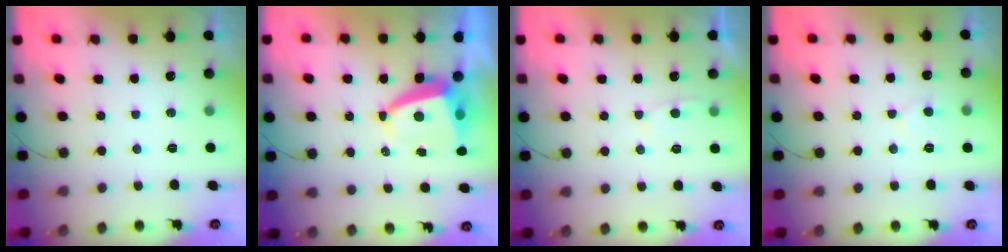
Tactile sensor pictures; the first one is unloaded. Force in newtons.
{"total": 5.3, "press": 5.3, "slide": 0.5}
{"total": 2.4, "press": 2.4, "slide": 0.4}
{"total": 3.4, "press": 3.4, "slide": 0.3}